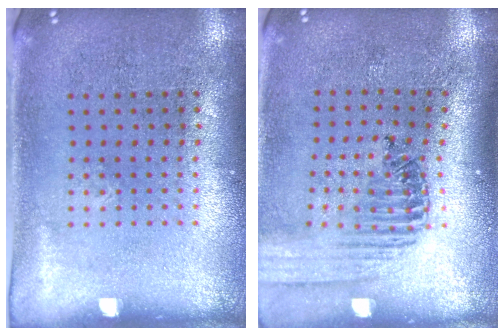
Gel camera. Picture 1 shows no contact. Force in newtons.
{"total": 1.4, "press": 1.4, "slide": 0.1}